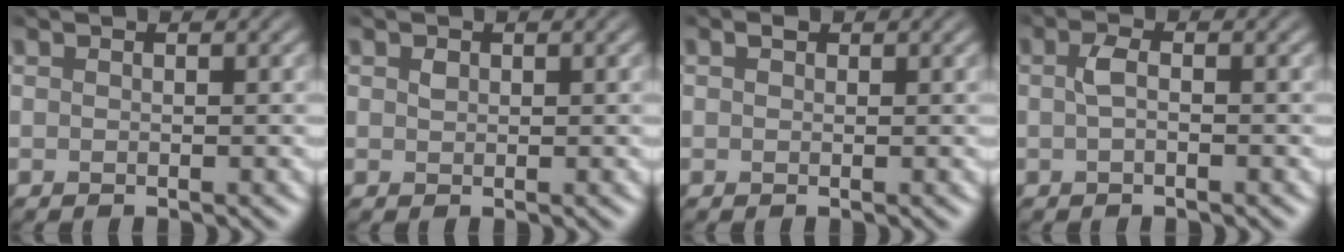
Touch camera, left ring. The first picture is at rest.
{"total": 0.7, "force": [0.3, 0.5, 0.3], "torque": [-0.009, 0.000, 0.005]}
{"total": 0.8, "force": [0.3, 0.6, 0.4], "torque": [-0.008, 0.000, 0.003]}
{"total": 1.3, "force": [-0.1, 0.5, 1.3], "torque": [-0.029, 0.002, -0.003]}